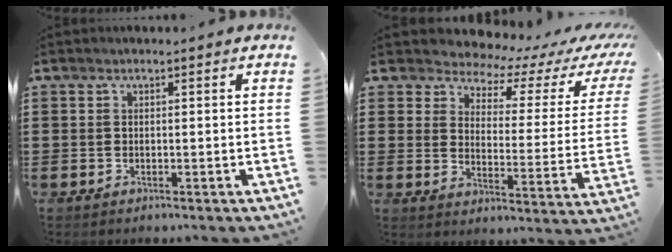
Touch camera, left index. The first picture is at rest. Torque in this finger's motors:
{"motor_torque": [2.14, 0.00, 0.72, 0.02]}